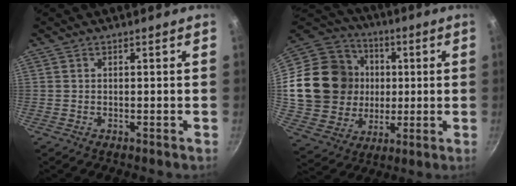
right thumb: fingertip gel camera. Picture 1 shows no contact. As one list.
[{"total": 25.1, "force": [2.0, 21.0, 13.6], "torque": [-0.242, 0.025, 0.050]}]